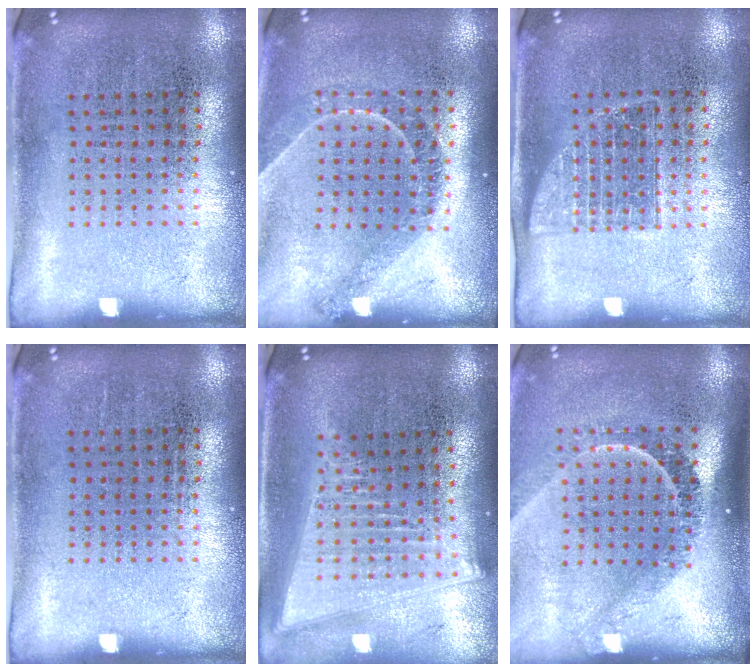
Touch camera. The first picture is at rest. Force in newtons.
{"total": 1.2, "press": 1.1, "slide": 0.4}
{"total": 1.2, "press": 1.1, "slide": 0.6}
{"total": 0.0}
{"total": 2.1, "press": 1.8, "slide": 1.1}
{"total": 2.2, "press": 1.6, "slide": 1.5}